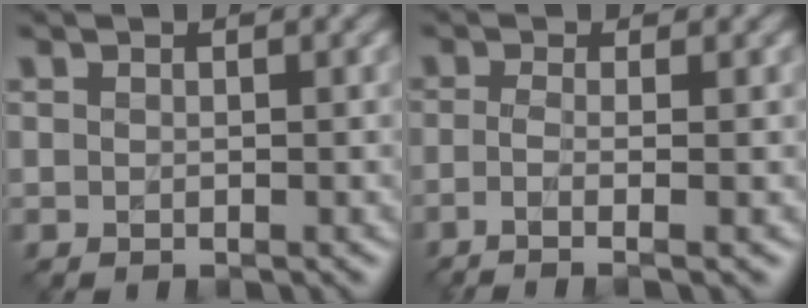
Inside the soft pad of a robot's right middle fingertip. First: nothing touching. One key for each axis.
{"total": 4.0, "fx": -1.1, "fy": 1.4, "fz": 3.6, "tx": -0.054, "ty": -0.017, "tz": -0.024}